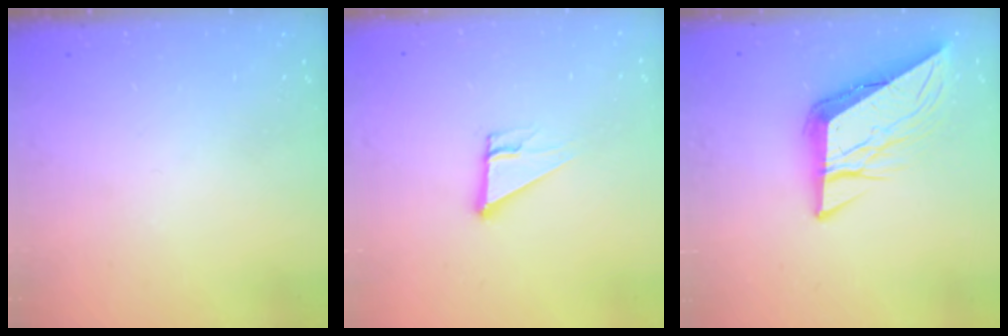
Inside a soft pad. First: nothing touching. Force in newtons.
{"total": 4.3, "press": 4.3, "slide": 0.4}
{"total": 9.3, "press": 9.2, "slide": 1.2}